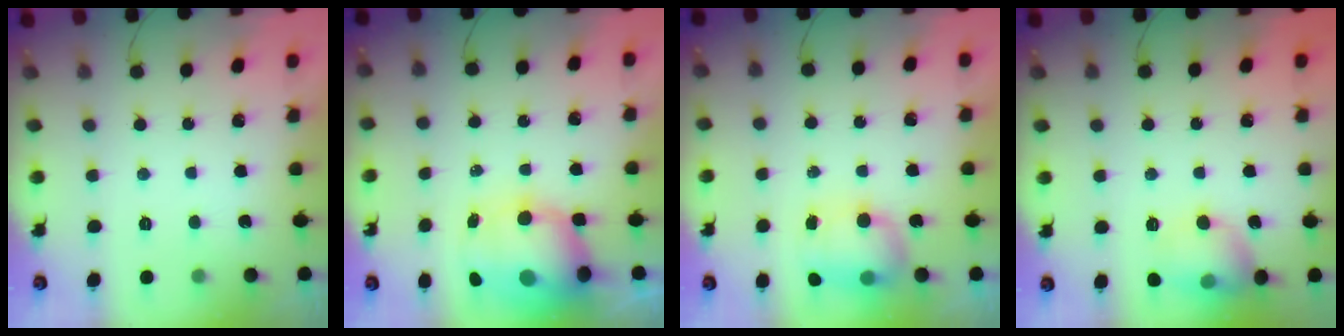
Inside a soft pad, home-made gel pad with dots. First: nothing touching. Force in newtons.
{"total": 12.1, "press": 11.6, "slide": 3.3}
{"total": 7.8, "press": 7.4, "slide": 2.5}
{"total": 11.7, "press": 11.5, "slide": 1.9}